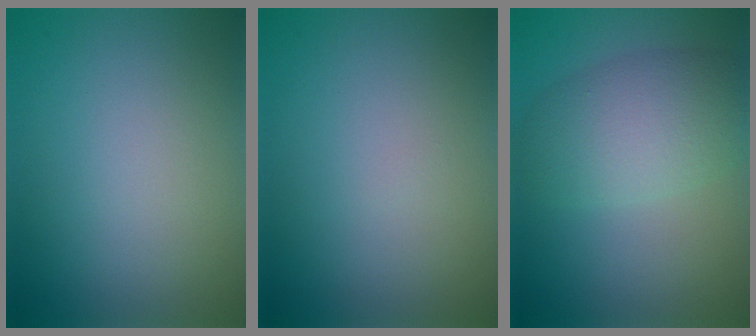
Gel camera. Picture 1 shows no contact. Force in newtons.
{"total": 0.0}
{"total": 5.7, "press": 5.7, "slide": 0.3}